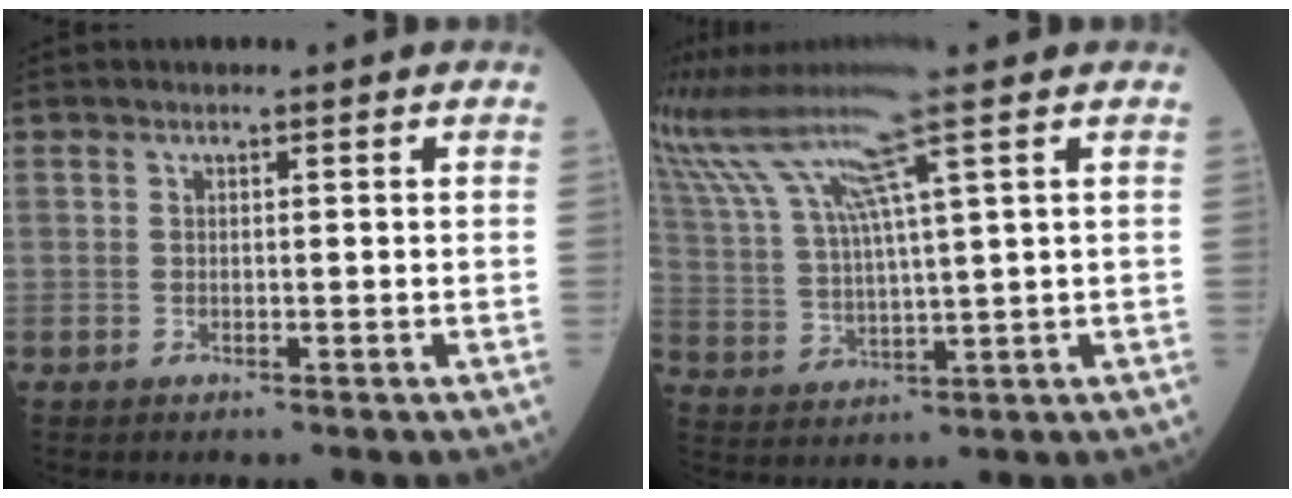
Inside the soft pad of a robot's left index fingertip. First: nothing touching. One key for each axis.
{"total": 13.4, "fx": 9.6, "fy": -0.6, "fz": 9.3, "tx": -0.209, "ty": 0.014, "tz": 0.186}